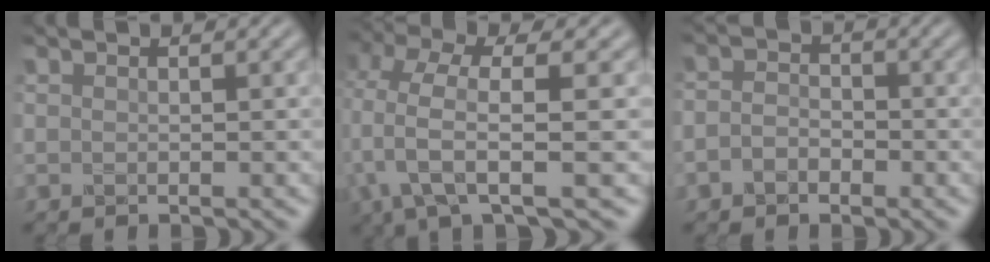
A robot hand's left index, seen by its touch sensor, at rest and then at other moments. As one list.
[{"total": 6.4, "force": [0.4, 1.9, 6.1], "torque": [-0.126, 0.003, 0.002]}, {"total": 1.8, "force": [-0.9, 1.3, 0.7], "torque": [-0.017, 0.006, -0.023]}]